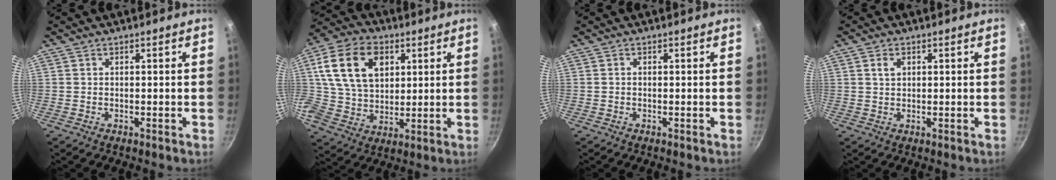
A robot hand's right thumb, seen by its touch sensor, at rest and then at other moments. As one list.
[{"total": 16.1, "force": [5.1, 11.5, 10.1], "torque": [-0.163, -0.003, 0.086]}, {"total": 0.0}, {"total": 2.3, "force": [0.9, 1.6, 1.4], "torque": [-0.018, 0.000, 0.016]}]